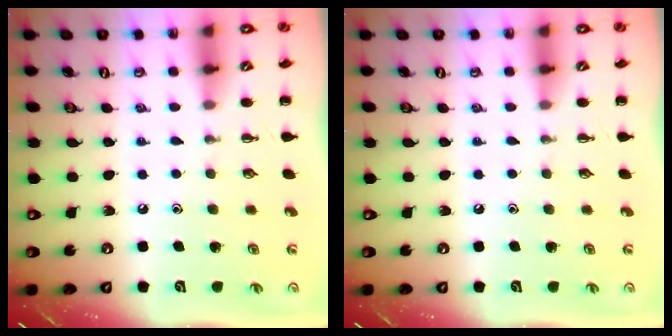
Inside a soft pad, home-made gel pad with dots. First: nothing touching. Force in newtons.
{"total": 0.0}